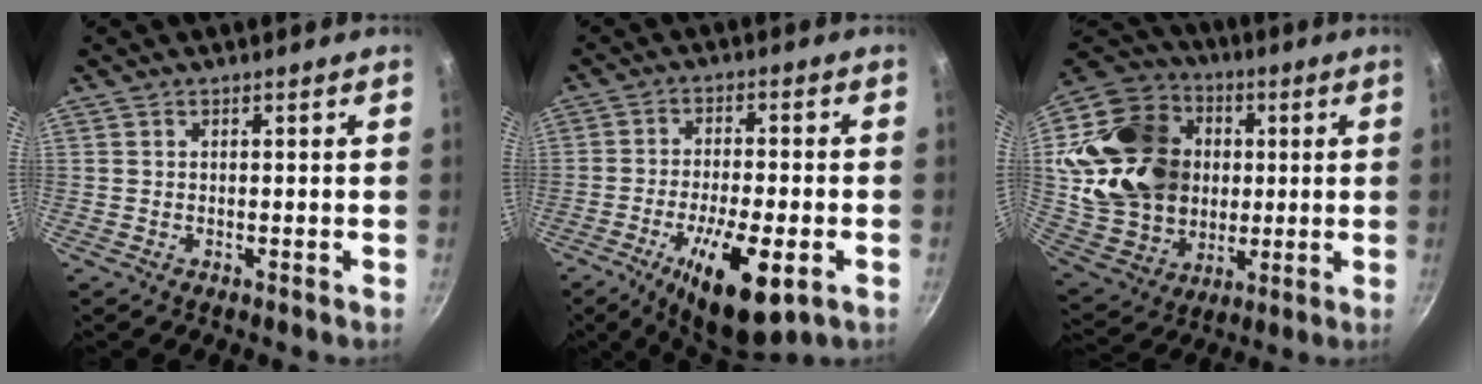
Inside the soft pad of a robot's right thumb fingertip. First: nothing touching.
{"total": 14.5, "force": [-5.7, 4.8, 12.5], "torque": [-0.205, 0.015, -0.089]}
{"total": 26.7, "force": [3.0, 21.6, 15.4], "torque": [-0.251, 0.024, 0.072]}